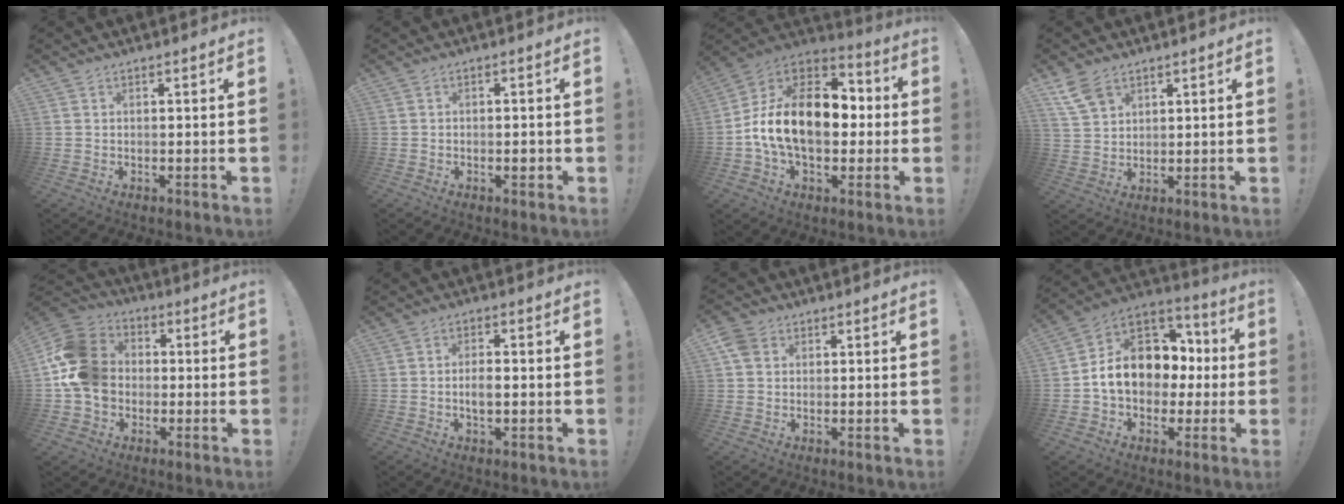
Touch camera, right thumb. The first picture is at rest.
{"total": 1.9, "force": [-1.0, 1.0, 1.3], "torque": [-0.012, 0.001, -0.017]}
{"total": 20.8, "force": [0.0, 13.3, 16.0], "torque": [-0.285, 0.018, 0.009]}
{"total": 7.4, "force": [4.9, 4.3, 3.6], "torque": [-0.069, -0.019, 0.099]}
{"total": 16.8, "force": [-0.5, 14.1, 9.1], "torque": [-0.166, 0.017, -0.005]}
{"total": 3.8, "force": [-0.9, 1.5, 3.4], "torque": [-0.052, -0.002, -0.021]}
{"total": 4.9, "force": [1.7, 3.8, 2.6], "torque": [-0.048, 0.001, 0.033]}
{"total": 15.6, "force": [0.9, 12.5, 9.4], "torque": [-0.130, 0.005, 0.030]}